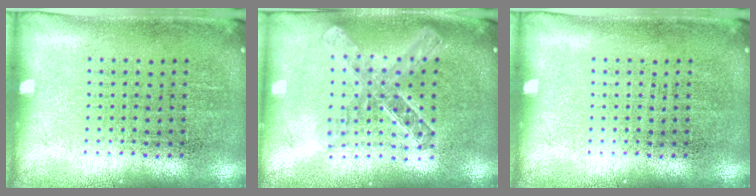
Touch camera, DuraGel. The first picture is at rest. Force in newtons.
{"total": 2.0, "press": 1.7, "slide": 1.1}
{"total": 0.0}